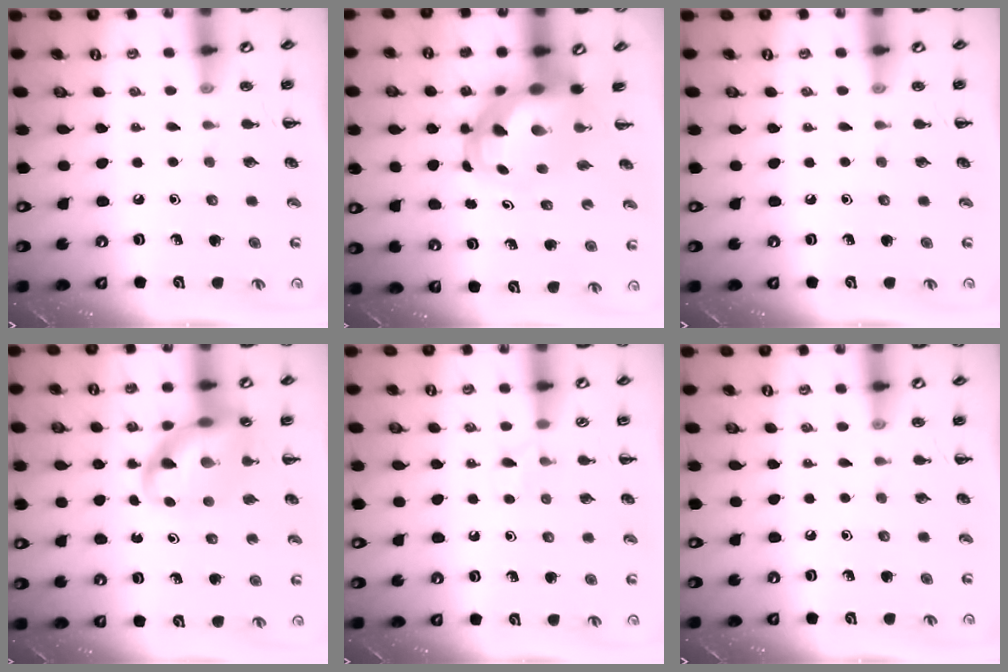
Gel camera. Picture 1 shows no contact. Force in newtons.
{"total": 6.2, "press": 6.0, "slide": 1.7}
{"total": 0.0}
{"total": 12.3, "press": 11.9, "slide": 3.1}
{"total": 4.5, "press": 4.2, "slide": 1.5}
{"total": 0.0}